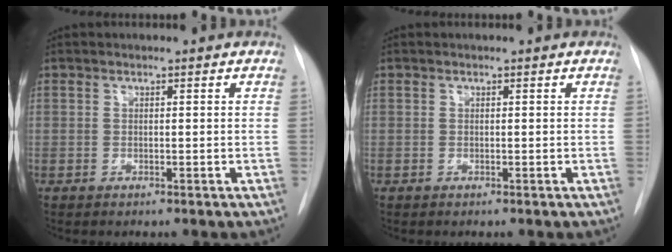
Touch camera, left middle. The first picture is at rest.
{"total": 0.0}